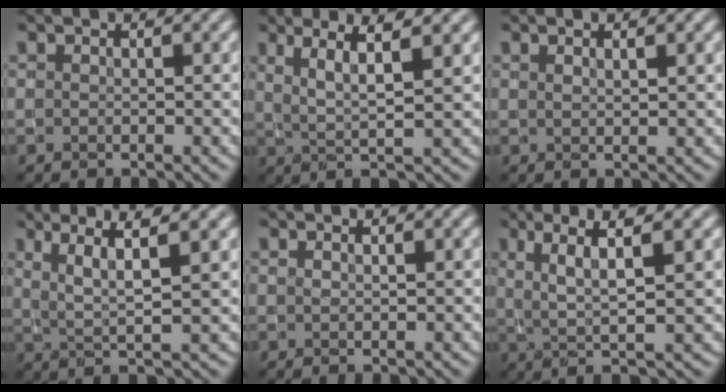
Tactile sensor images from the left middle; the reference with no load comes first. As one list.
[{"total": 4.4, "force": [1.8, 0.6, 4.0], "torque": [-0.075, -0.004, 0.037]}, {"total": 1.9, "force": [1.1, 0.7, 1.5], "torque": [-0.004, -0.001, 0.006]}, {"total": 4.6, "force": [1.8, 0.6, 4.2], "torque": [-0.079, -0.002, 0.038]}, {"total": 0.7, "force": [0.5, 0.2, 0.4], "torque": [-0.002, -0.008, 0.002]}, {"total": 5.3, "force": [1.5, 0.8, 5.0], "torque": [-0.093, 0.001, 0.030]}]